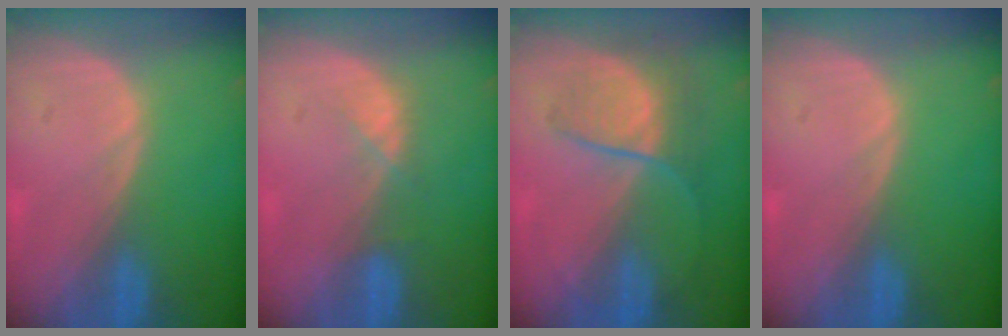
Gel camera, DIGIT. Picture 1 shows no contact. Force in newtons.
{"total": 2.3, "press": 2.2, "slide": 0.7}
{"total": 6.6, "press": 6.2, "slide": 2.3}
{"total": 0.0}